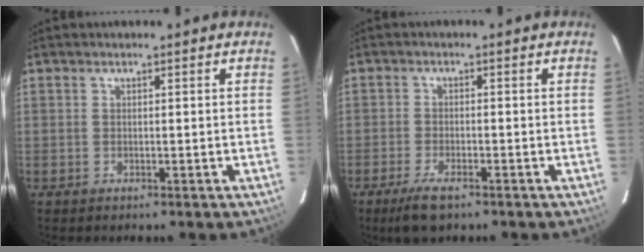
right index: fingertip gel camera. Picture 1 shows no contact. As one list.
[{"total": 4.7, "force": [-3.3, 1.3, 3.2], "torque": [-0.069, -0.008, -0.056]}]